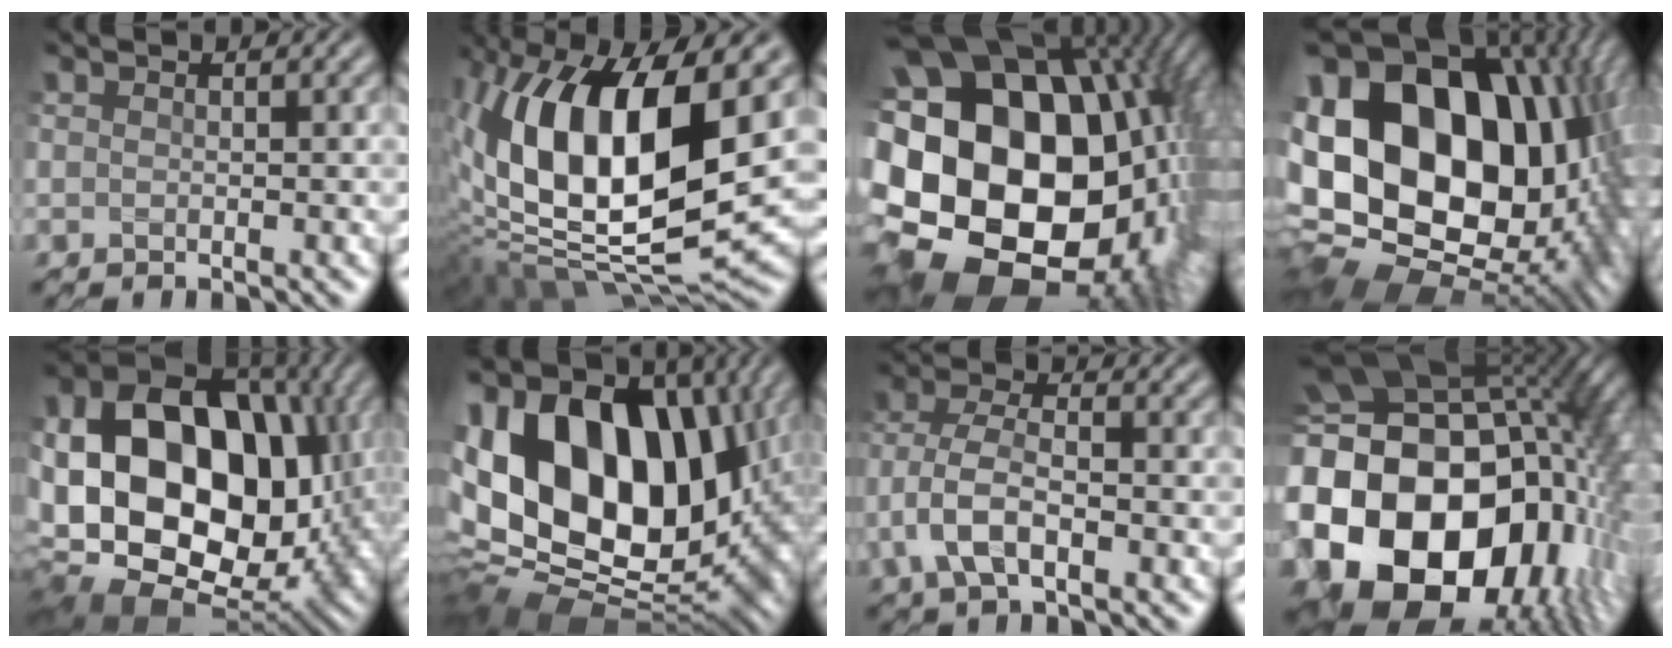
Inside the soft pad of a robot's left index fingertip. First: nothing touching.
{"total": 15.1, "force": [2.4, 6.8, 13.3], "torque": [-0.253, -0.008, 0.036]}
{"total": 23.1, "force": [0.0, 16.7, 16.0], "torque": [-0.309, -0.039, 0.005]}
{"total": 22.6, "force": [3.0, 15.8, 15.9], "torque": [-0.316, 0.007, 0.077]}
{"total": 21.0, "force": [0.4, 14.7, 15.0], "torque": [-0.291, -0.005, 0.031]}
{"total": 17.4, "force": [4.0, 11.2, 12.7], "torque": [-0.218, 0.029, 0.062]}
{"total": 5.0, "force": [-1.8, 2.4, 4.0], "torque": [-0.090, 0.008, -0.039]}
{"total": 21.8, "force": [-3.3, 16.0, 14.5], "torque": [-0.298, -0.037, -0.044]}